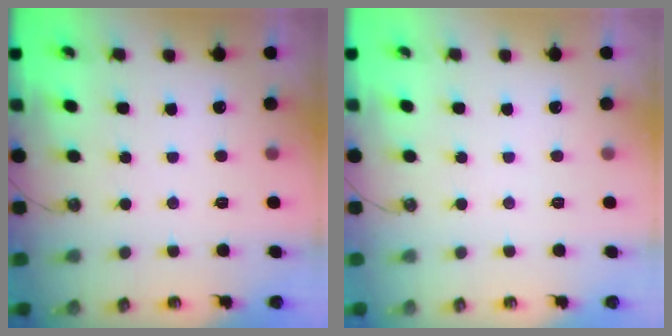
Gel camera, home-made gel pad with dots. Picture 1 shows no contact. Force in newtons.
{"total": 0.0}